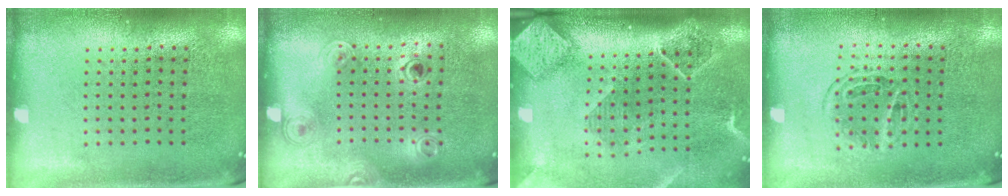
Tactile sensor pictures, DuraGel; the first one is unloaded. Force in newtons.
{"total": 1.1, "press": 0.9, "slide": 0.6}
{"total": 2.6, "press": 2.0, "slide": 1.6}
{"total": 1.1, "press": 0.9, "slide": 0.6}